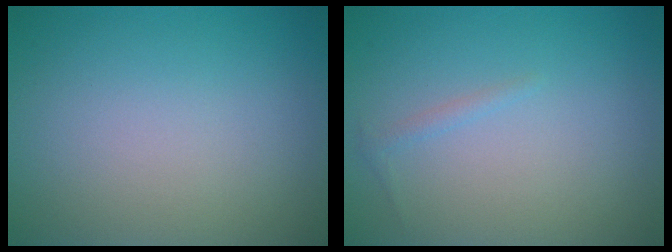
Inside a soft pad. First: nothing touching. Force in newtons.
{"total": 0.6, "press": 0.6, "slide": 0.1}